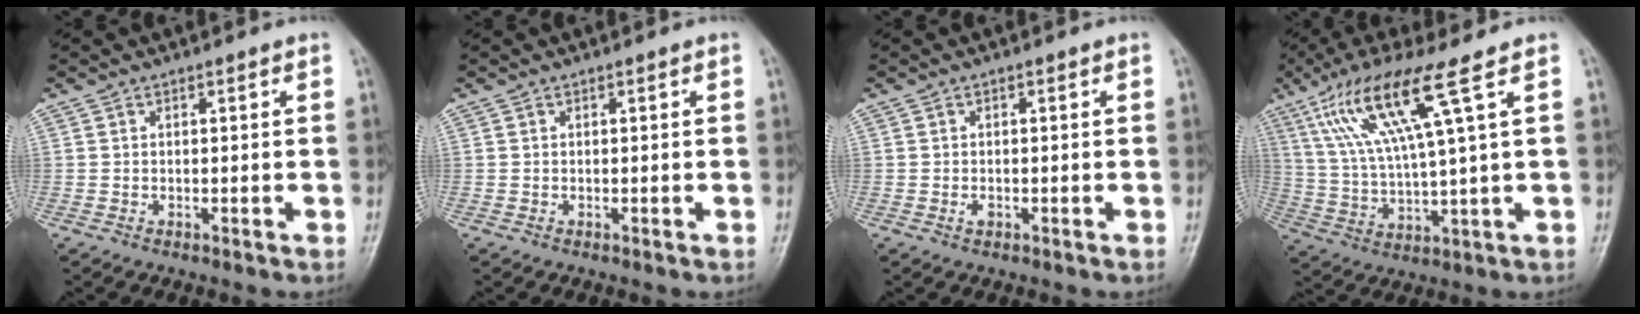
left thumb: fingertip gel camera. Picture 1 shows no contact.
{"total": 0.0}
{"total": 1.0, "force": [-0.4, 0.6, 0.7], "torque": [-0.008, 0.001, -0.008]}
{"total": 13.8, "force": [6.6, 0.5, 12.1], "torque": [-0.257, -0.015, 0.131]}